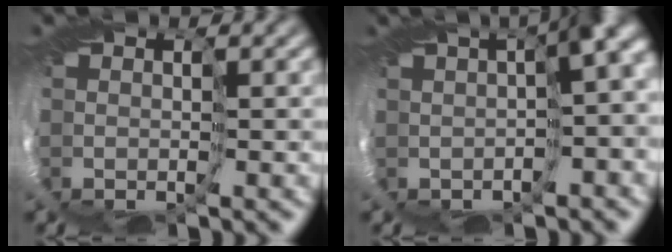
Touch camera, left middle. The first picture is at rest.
{"total": 9.1, "force": [1.0, 3.9, 8.2], "torque": [-0.089, 0.012, 0.019]}